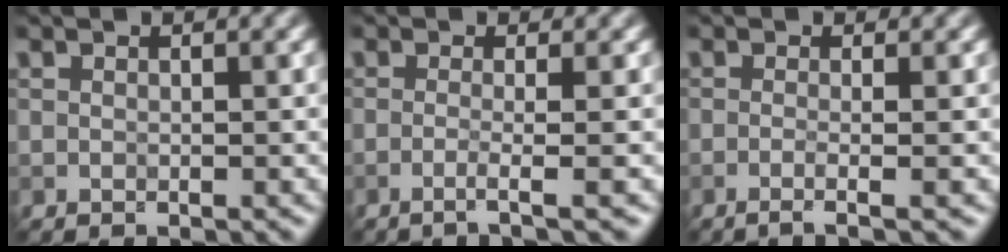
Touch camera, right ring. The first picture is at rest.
{"total": 2.3, "force": [-0.8, 0.5, 2.1], "torque": [-0.023, -0.001, -0.030]}
{"total": 2.9, "force": [-0.5, 1.3, 2.5], "torque": [-0.011, 0.003, -0.034]}